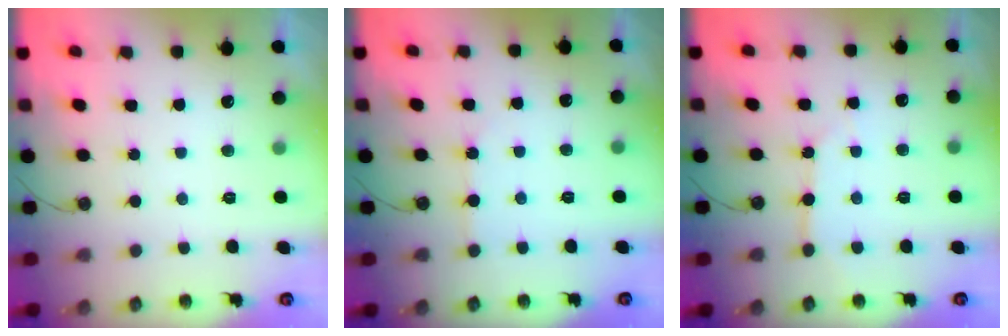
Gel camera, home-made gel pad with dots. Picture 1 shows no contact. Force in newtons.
{"total": 2.9, "press": 2.9, "slide": 0.5}
{"total": 3.7, "press": 3.6, "slide": 0.5}